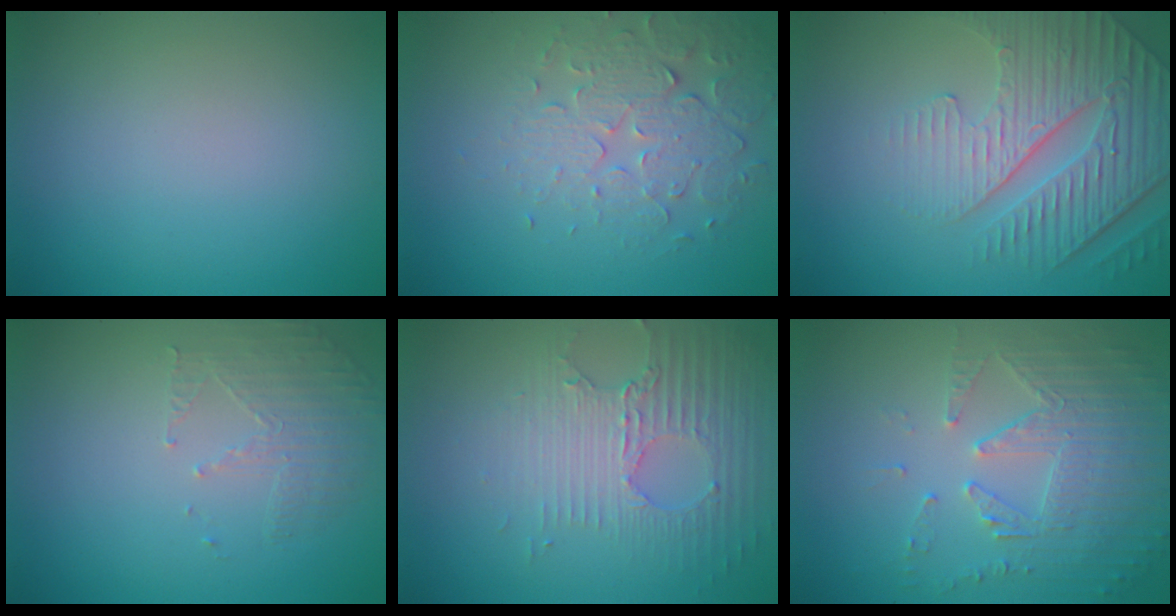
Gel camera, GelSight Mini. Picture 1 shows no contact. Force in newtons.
{"total": 3.8, "press": 3.5, "slide": 1.5}
{"total": 4.8, "press": 4.6, "slide": 1.6}
{"total": 1.7, "press": 0.9, "slide": 1.4}
{"total": 3.5, "press": 3.2, "slide": 1.5}
{"total": 5.5, "press": 3.7, "slide": 4.0}